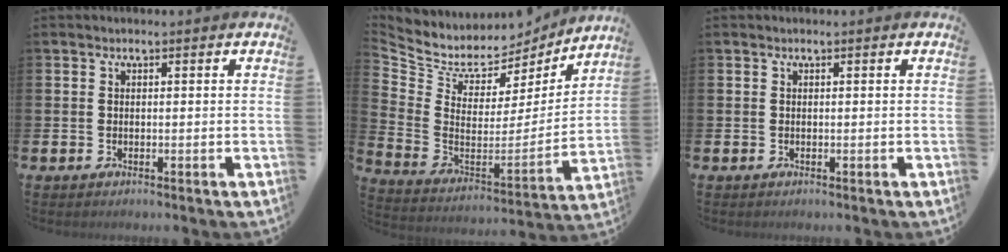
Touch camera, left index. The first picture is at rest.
{"total": 7.3, "force": [6.4, 3.4, 1.0], "torque": [-0.066, -0.055, 0.109]}
{"total": 0.0}